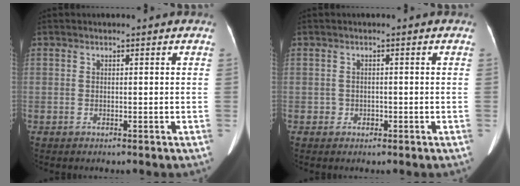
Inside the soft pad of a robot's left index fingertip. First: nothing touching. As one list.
[{"total": 1.2, "force": [-0.7, 0.9, 0.0], "torque": [-0.001, -0.001, -0.011]}]